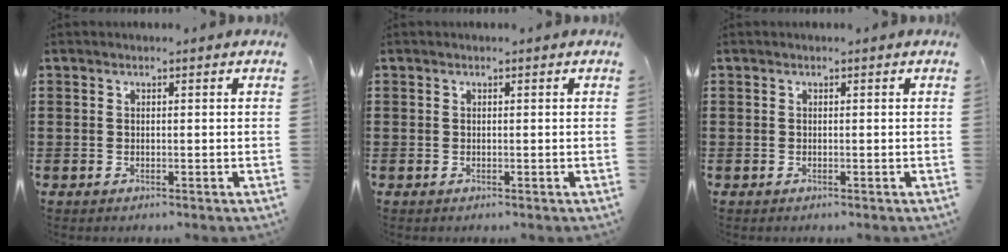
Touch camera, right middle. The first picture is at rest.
{"total": 0.0}
{"total": 0.0}